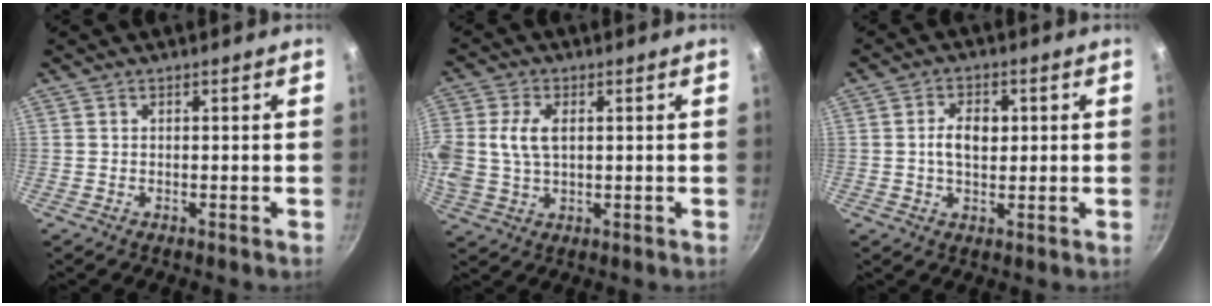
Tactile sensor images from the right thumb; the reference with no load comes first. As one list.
[{"total": 9.5, "force": [1.3, 6.0, 7.2], "torque": [-0.165, 0.005, 0.033]}, {"total": 5.8, "force": [0.7, 3.7, 4.5], "torque": [-0.066, 0.004, 0.009]}]